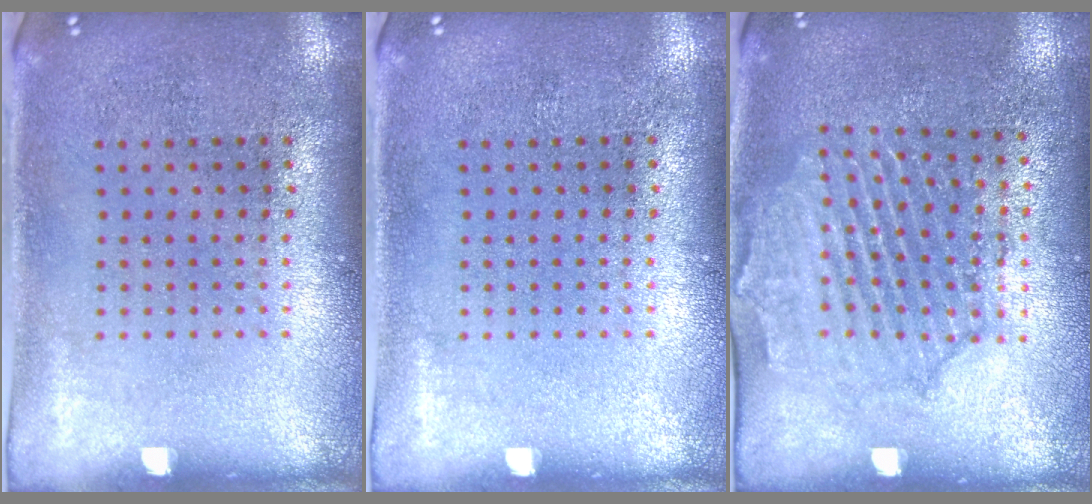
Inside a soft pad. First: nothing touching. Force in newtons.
{"total": 0.0}
{"total": 1.8, "press": 1.8, "slide": 0.3}